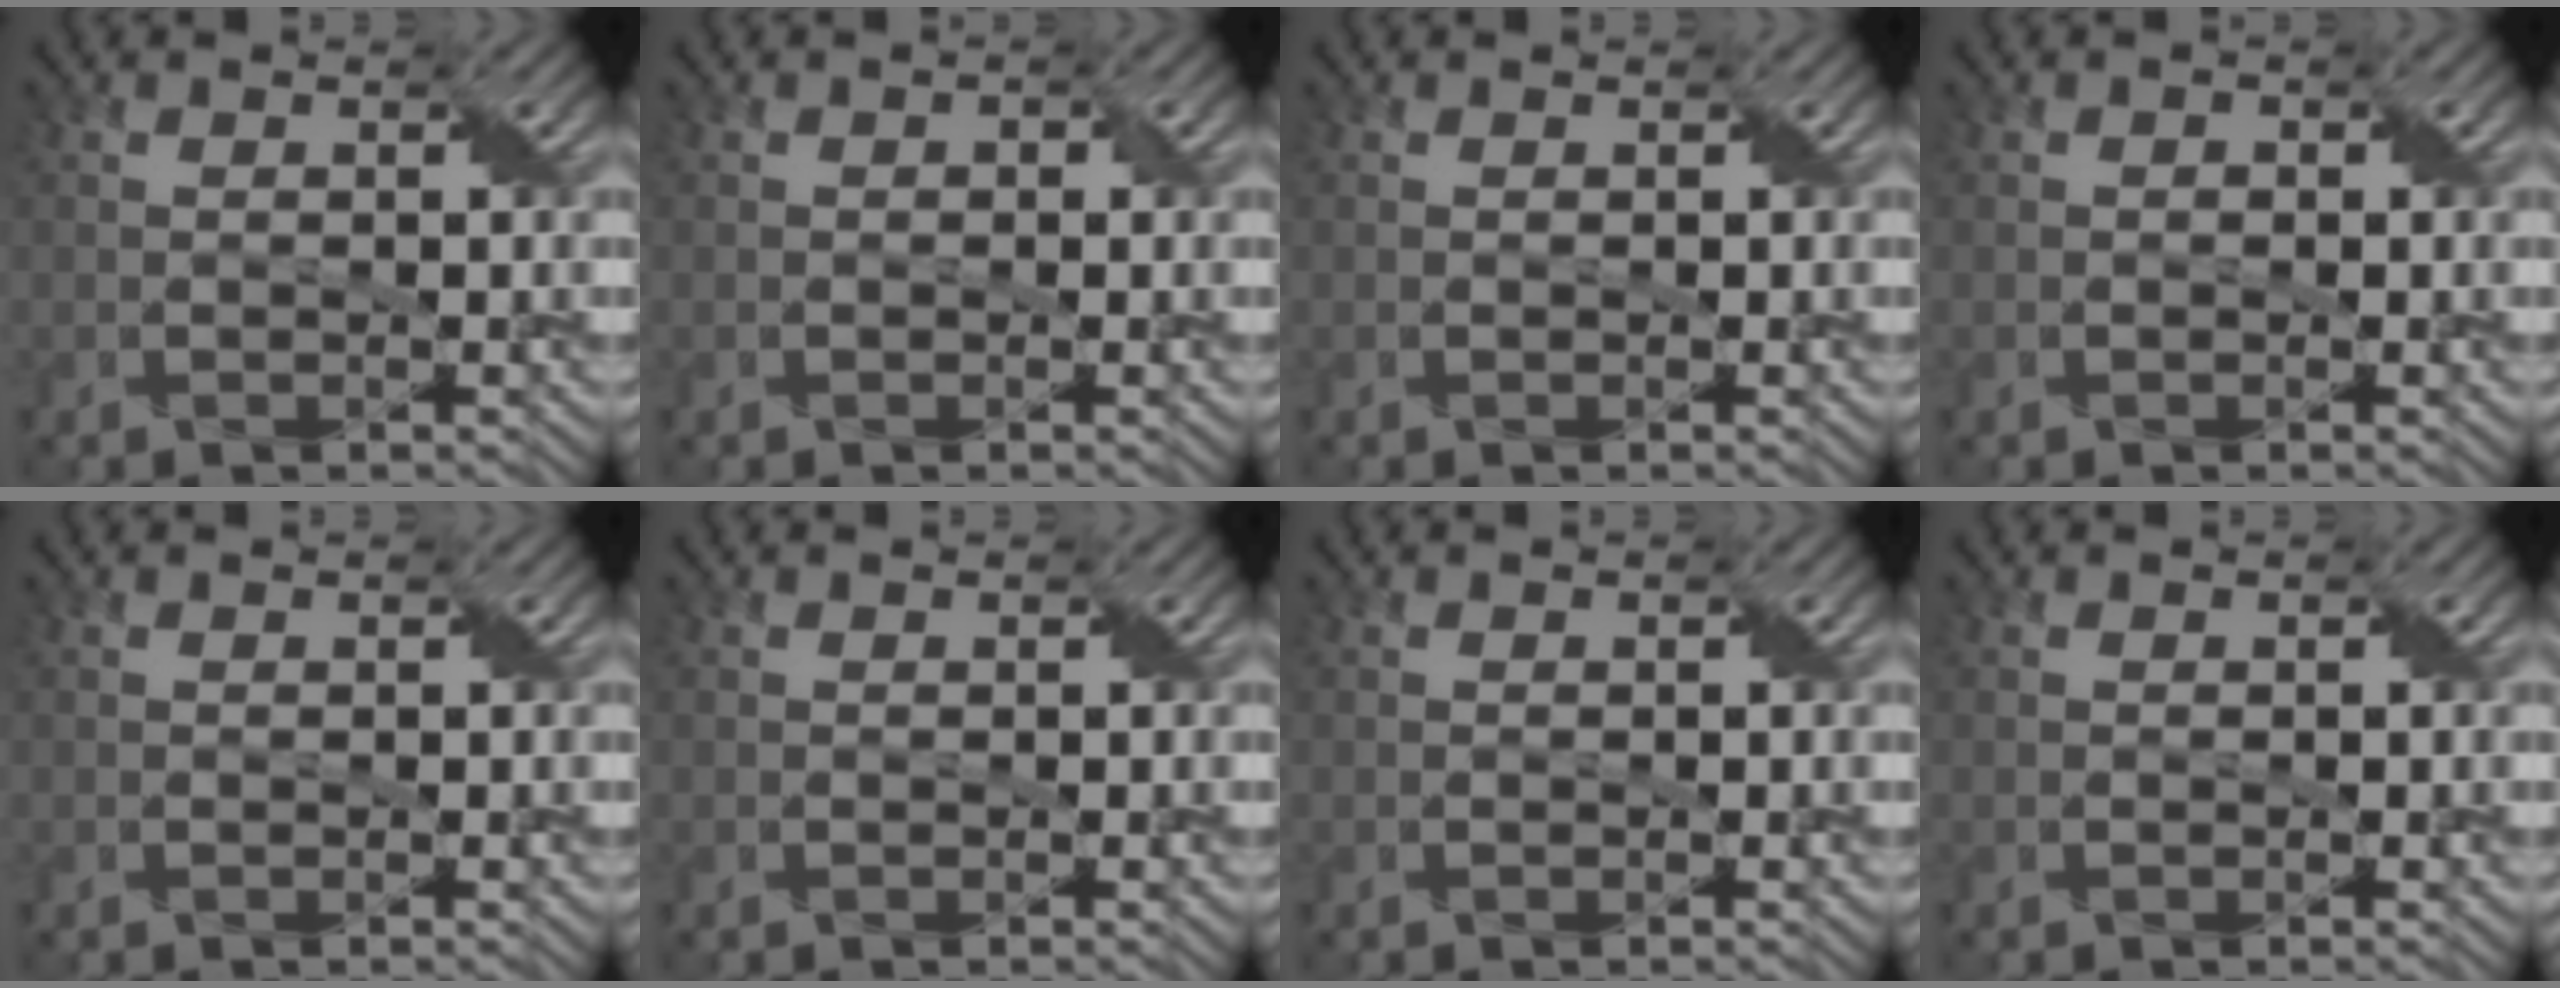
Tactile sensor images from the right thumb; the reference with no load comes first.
{"total": 1.0, "force": [0.1, 0.8, 0.6], "torque": [-0.004, -0.002, 0.005]}
{"total": 0.5, "force": [-0.4, 0.0, -0.4], "torque": [0.009, -0.003, -0.008]}
{"total": 0.7, "force": [-0.1, 0.6, 0.4], "torque": [-0.005, -0.001, -0.002]}
{"total": 0.0}
{"total": 0.0}
{"total": 0.0}
{"total": 0.0}